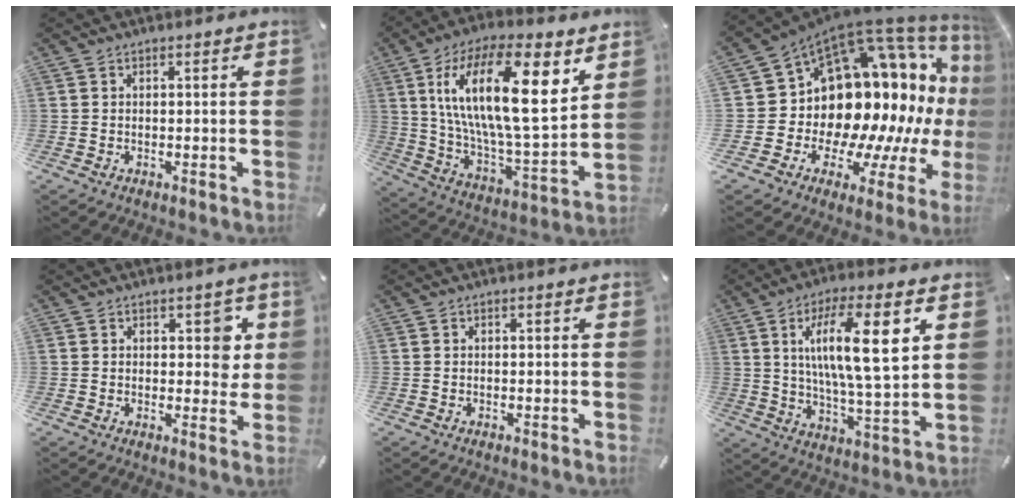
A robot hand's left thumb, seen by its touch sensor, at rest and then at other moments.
{"total": 24.7, "force": [9.9, 9.5, 20.5], "torque": [-0.380, -0.048, 0.157]}
{"total": 17.6, "force": [4.1, 12.9, 11.2], "torque": [-0.120, -0.125, 0.114]}
{"total": 6.1, "force": [2.0, 3.9, 4.2], "torque": [-0.032, -0.008, 0.025]}
{"total": 0.0}
{"total": 17.5, "force": [5.6, 4.7, 15.9], "torque": [-0.271, -0.007, 0.081]}